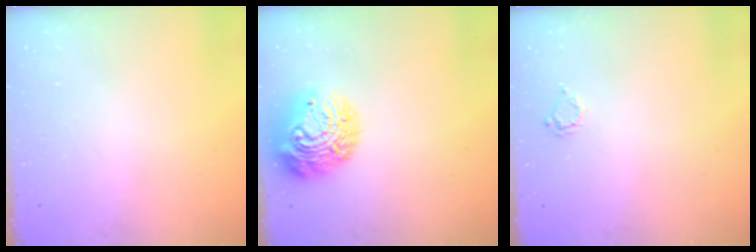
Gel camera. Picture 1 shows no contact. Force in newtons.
{"total": 14.9, "press": 14.8, "slide": 1.2}
{"total": 2.9, "press": 2.9, "slide": 0.4}